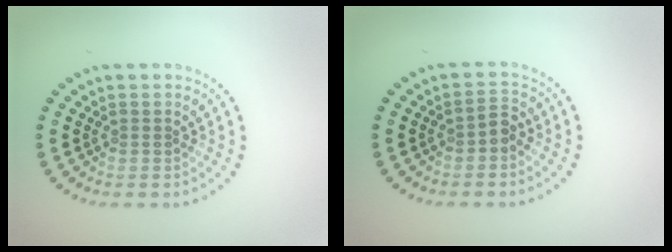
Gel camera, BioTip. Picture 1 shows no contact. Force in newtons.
{"total": 1.2, "press": 1.1, "slide": 0.5}